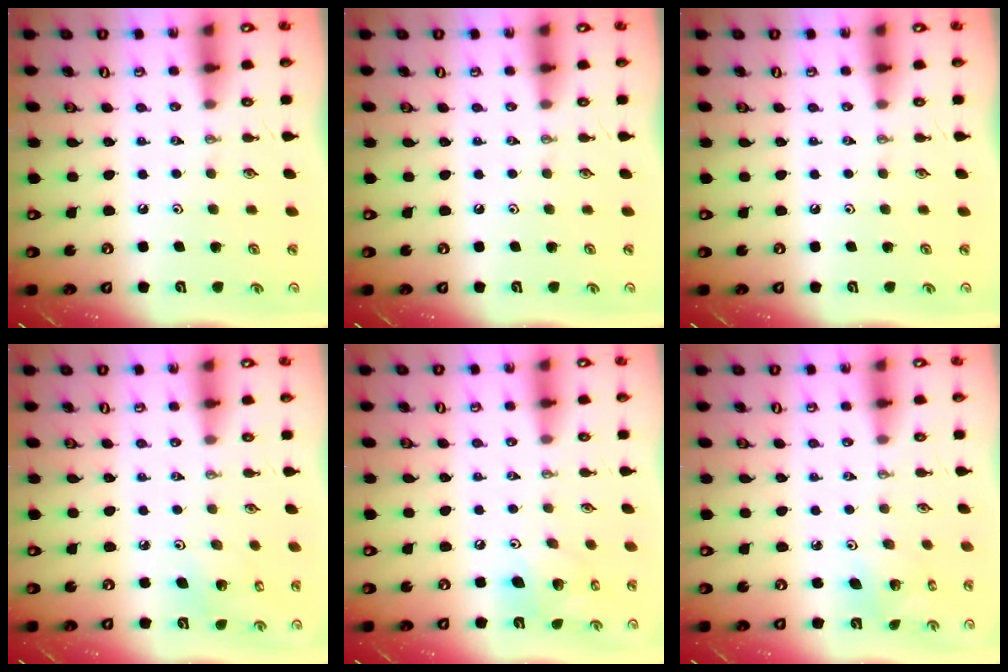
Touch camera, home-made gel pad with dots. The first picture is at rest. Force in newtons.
{"total": 0.0}
{"total": 0.0}
{"total": 4.1, "press": 3.7, "slide": 1.8}
{"total": 11.7, "press": 11.6, "slide": 2.0}
{"total": 3.9, "press": 3.9, "slide": 0.1}